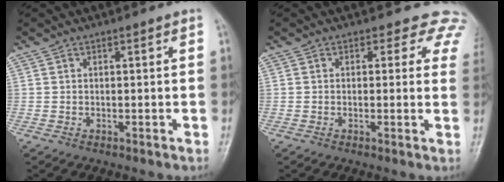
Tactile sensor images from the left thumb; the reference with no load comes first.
{"total": 6.2, "force": [4.8, 3.8, 1.1], "torque": [0.034, -0.014, 0.021]}